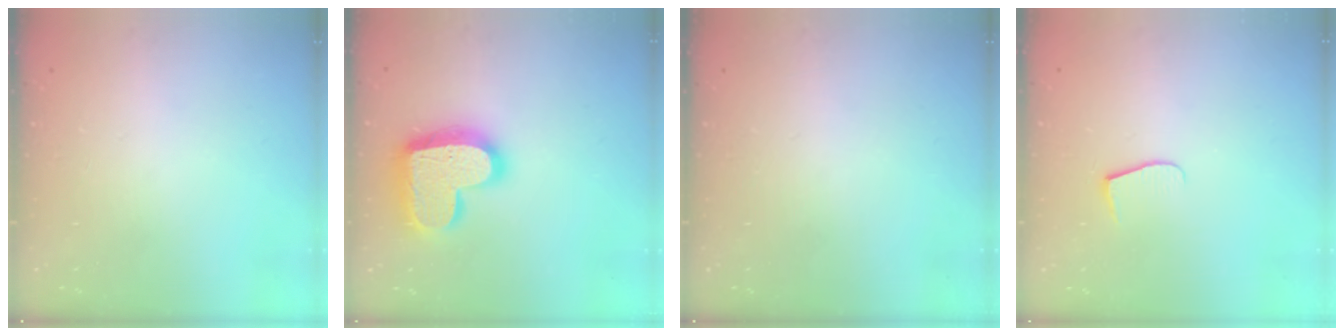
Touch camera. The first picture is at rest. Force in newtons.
{"total": 19.5, "press": 19.5, "slide": 1.4}
{"total": 0.0}
{"total": 6.2, "press": 6.2, "slide": 0.4}